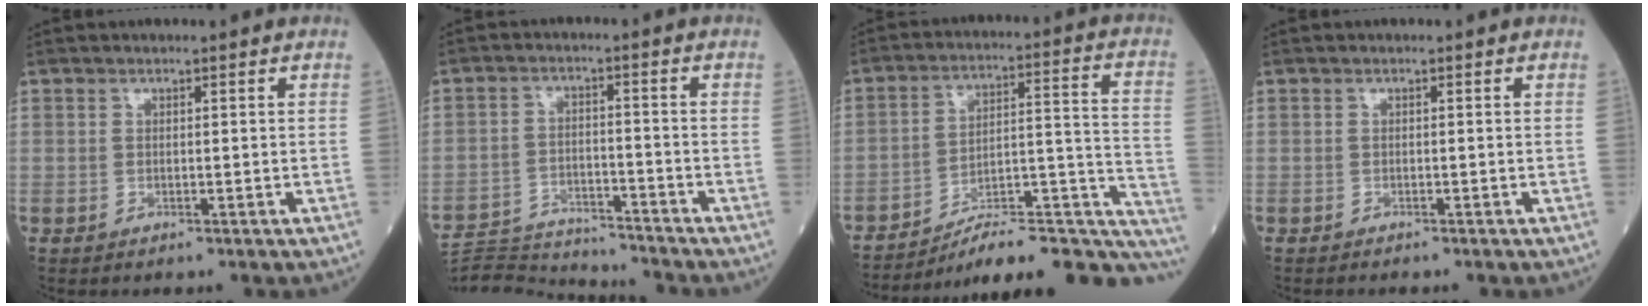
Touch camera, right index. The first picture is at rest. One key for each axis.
{"total": 10.6, "fx": -10.6, "fy": -0.3, "fz": 0.4, "tx": -0.009, "ty": 0.008, "tz": -0.174}
{"total": 22.3, "fx": -19.7, "fy": 3.8, "fz": 9.8, "tx": -0.058, "ty": 0.054, "tz": -0.272}
{"total": 0.8, "fx": -0.7, "fy": 0.0, "fz": 0.3, "tx": -0.007, "ty": 0.000, "tz": -0.009}